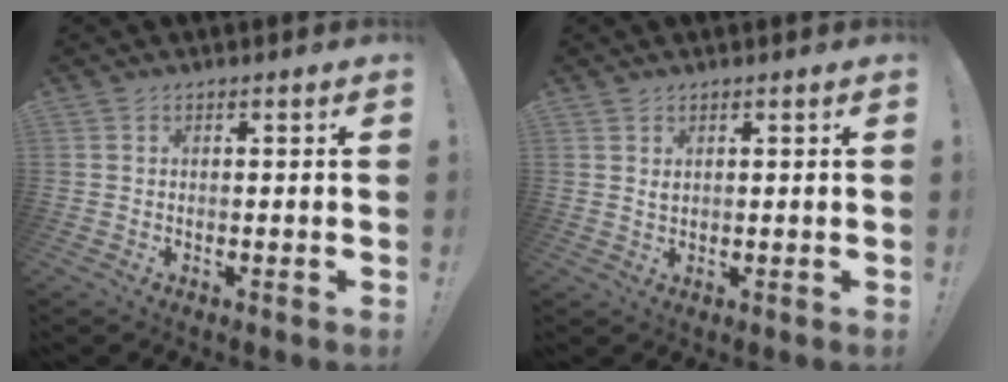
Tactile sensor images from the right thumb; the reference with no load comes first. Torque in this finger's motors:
{"motor_torque": [0.16, -0.07, -0.01, 0.27, 0.00]}